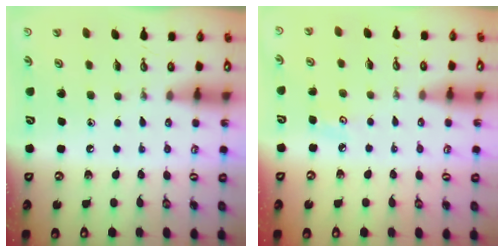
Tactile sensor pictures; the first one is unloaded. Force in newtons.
{"total": 3.5, "press": 3.4, "slide": 0.5}